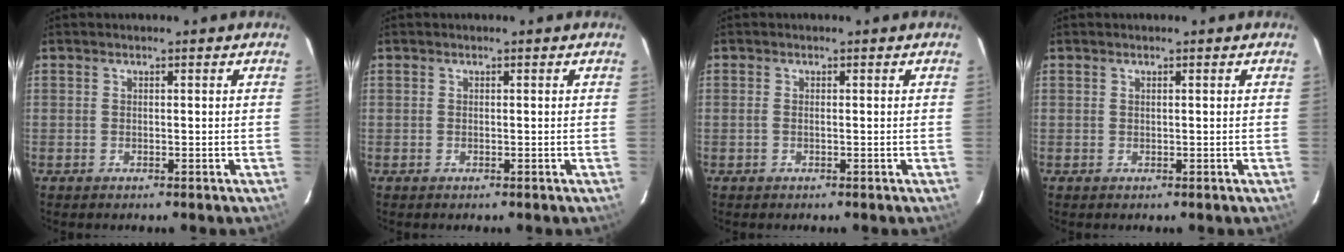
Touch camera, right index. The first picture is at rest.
{"total": 0.0}
{"total": 0.8, "force": [-0.2, 0.1, 0.7], "torque": [-0.016, 0.001, -0.006]}
{"total": 0.0}